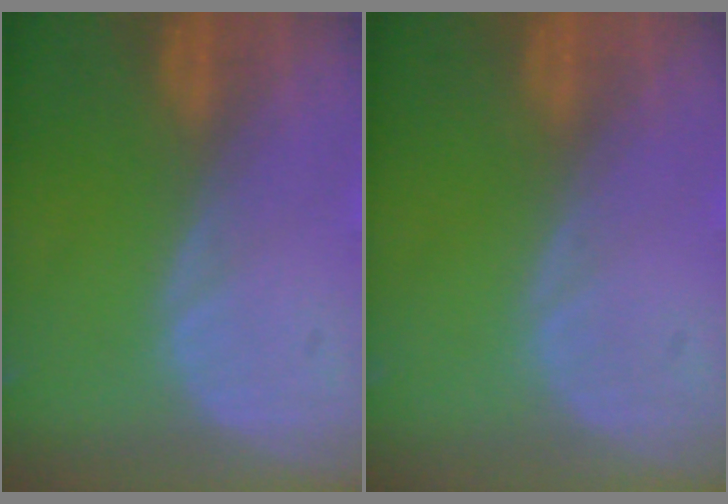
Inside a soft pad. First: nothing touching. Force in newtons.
{"total": 0.0}